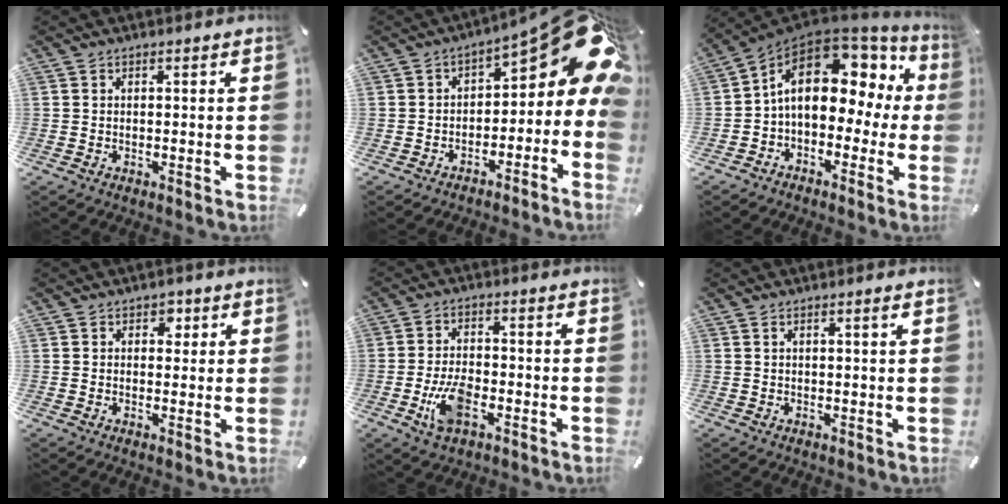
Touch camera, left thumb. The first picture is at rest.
{"total": 14.4, "force": [4.4, 6.7, 12.0], "torque": [-0.140, -0.038, 0.069]}
{"total": 15.4, "force": [3.0, 10.2, 11.2], "torque": [-0.188, -0.006, 0.050]}
{"total": 2.4, "force": [1.0, 2.0, 1.1], "torque": [-0.001, -0.003, 0.009]}
{"total": 7.8, "force": [-3.1, 4.0, 6.0], "torque": [-0.133, 0.002, -0.056]}
{"total": 1.1, "force": [0.5, 0.0, 1.0], "torque": [-0.020, -0.001, 0.008]}